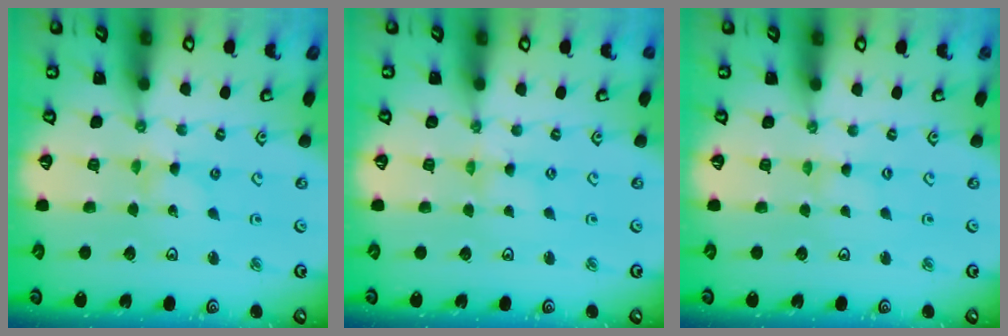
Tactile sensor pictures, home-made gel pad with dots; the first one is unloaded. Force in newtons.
{"total": 0.0}
{"total": 0.5, "press": 0.5, "slide": 0.1}